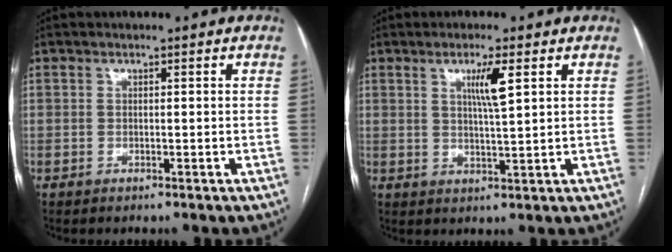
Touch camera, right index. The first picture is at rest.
{"total": 4.6, "force": [1.8, -0.1, 4.2], "torque": [-0.074, -0.004, 0.032]}